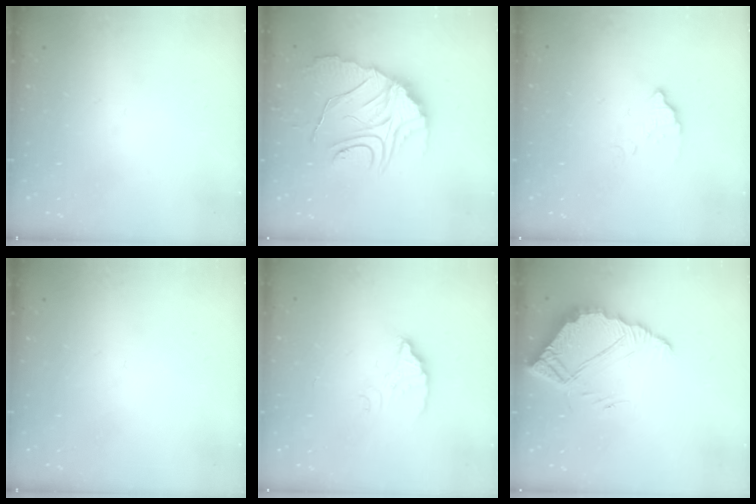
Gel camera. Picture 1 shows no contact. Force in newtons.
{"total": 15.6, "press": 15.6, "slide": 1.4}
{"total": 4.3, "press": 4.3, "slide": 0.3}
{"total": 0.0}
{"total": 3.4, "press": 3.4, "slide": 0.1}
{"total": 7.2, "press": 7.2, "slide": 0.5}